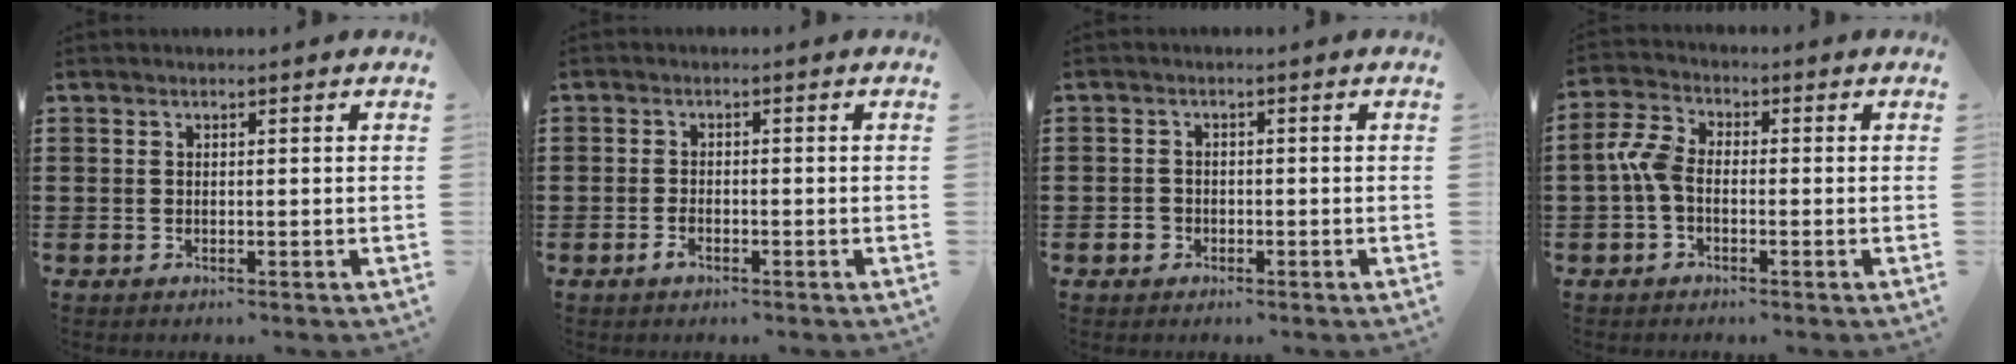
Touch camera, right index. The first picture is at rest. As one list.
[{"total": 1.6, "force": [-1.1, 0.7, 1.0], "torque": [-0.021, -0.001, -0.020]}, {"total": 1.6, "force": [-0.8, 1.3, 0.4], "torque": [-0.013, -0.002, -0.018]}, {"total": 5.0, "force": [-1.1, 3.0, 3.9], "torque": [-0.109, -0.004, -0.030]}]